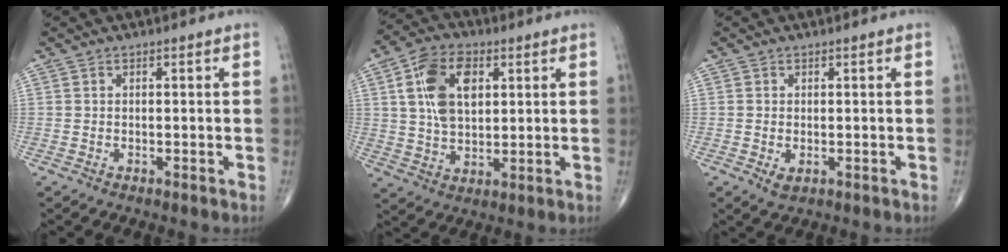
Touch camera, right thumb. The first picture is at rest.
{"total": 12.4, "force": [3.6, 7.3, 9.4], "torque": [-0.158, -0.001, 0.066]}
{"total": 1.8, "force": [-0.3, 1.1, 1.4], "torque": [-0.025, -0.003, -0.001]}